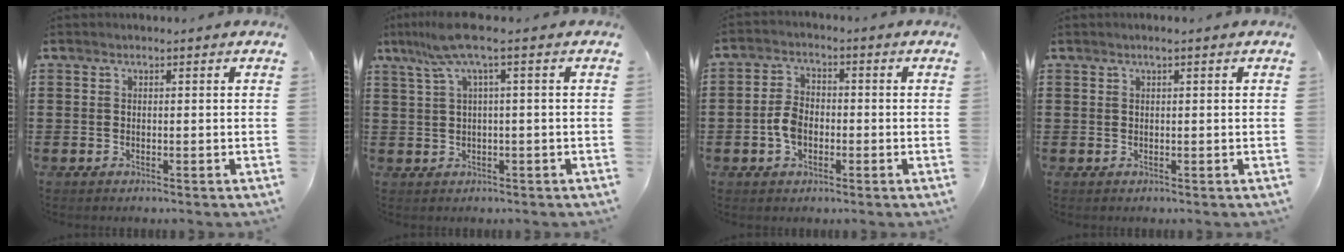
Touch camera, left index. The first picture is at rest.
{"total": 6.0, "force": [1.9, 0.3, 5.7], "torque": [-0.126, -0.003, 0.028]}
{"total": 4.4, "force": [-1.0, 2.9, 3.2], "torque": [-0.088, -0.003, -0.027]}
{"total": 0.8, "force": [0.4, 0.0, 0.7], "torque": [-0.012, 0.001, 0.007]}